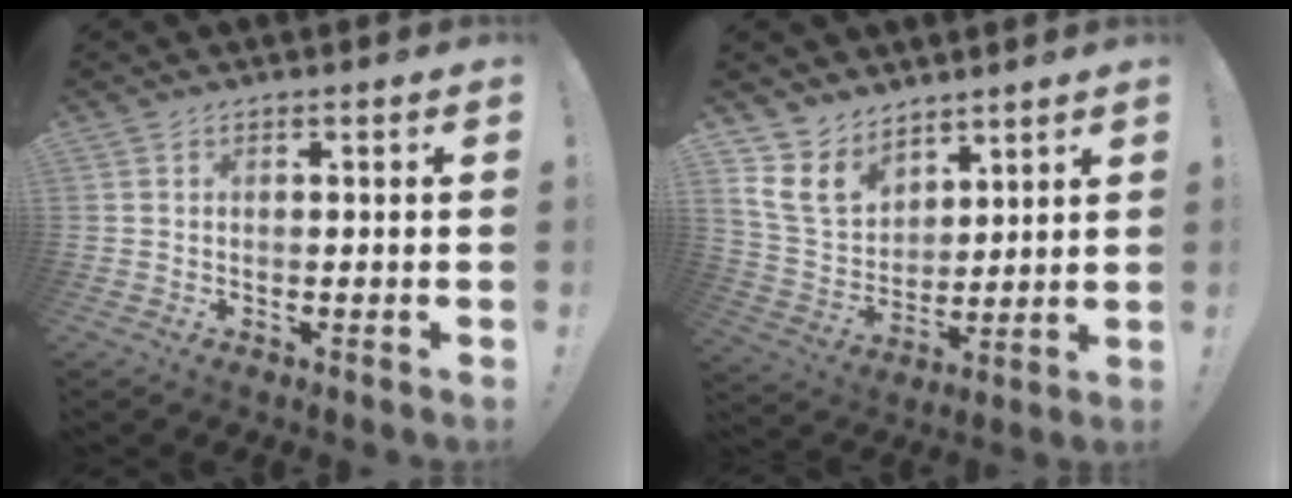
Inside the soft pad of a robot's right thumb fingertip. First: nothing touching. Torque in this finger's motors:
{"motor_torque": [0.45, 0.45, 0.20, 0.19, 0.00]}